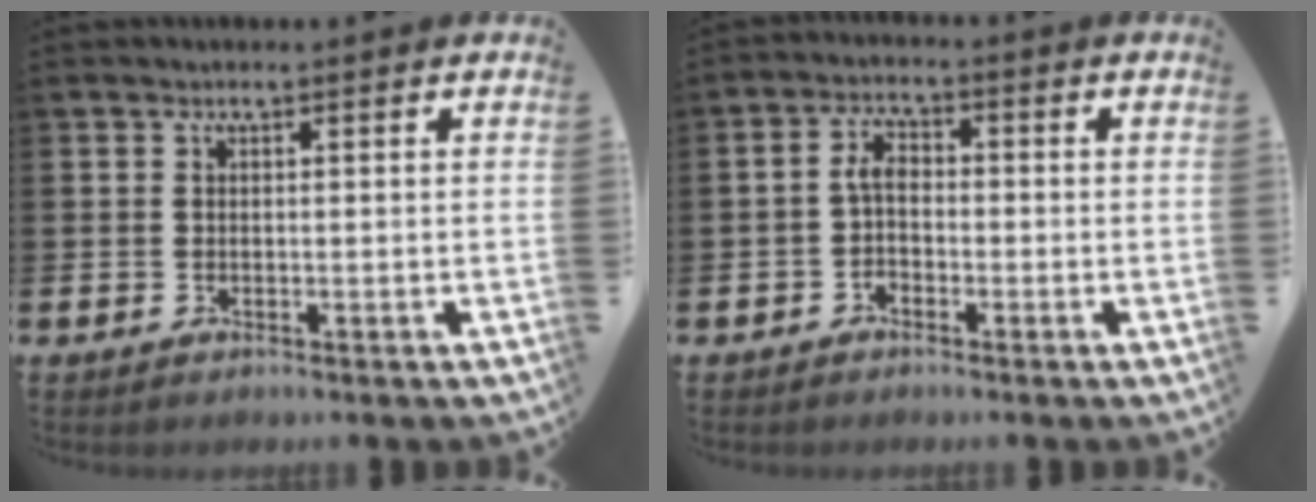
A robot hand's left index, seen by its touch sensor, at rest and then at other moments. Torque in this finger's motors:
{"motor_torque": [0.69, 0.09, 0.29, 0.08]}